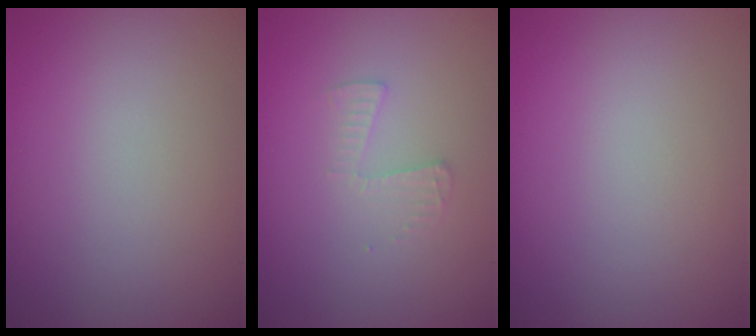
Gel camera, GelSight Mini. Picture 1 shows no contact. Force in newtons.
{"total": 1.4, "press": 1.4, "slide": 0.1}
{"total": 0.0}